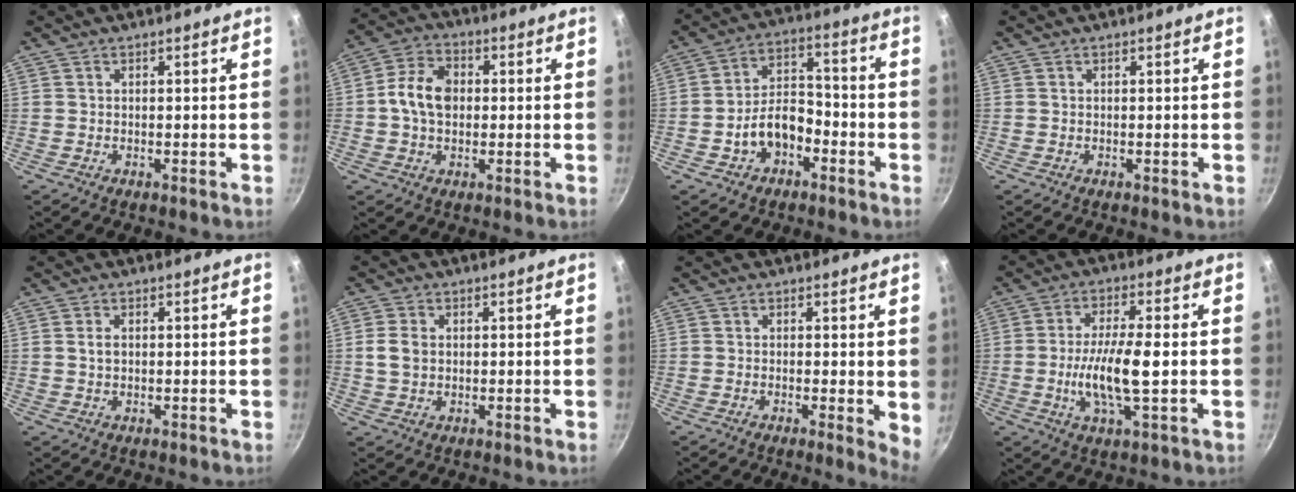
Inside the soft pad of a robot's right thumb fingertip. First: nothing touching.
{"total": 9.0, "force": [0.2, 6.6, 6.1], "torque": [-0.097, 0.017, -0.011]}
{"total": 9.5, "force": [-4.0, 6.3, 5.8], "torque": [-0.070, 0.049, -0.069]}
{"total": 0.0}
{"total": 1.5, "force": [0.2, 0.9, 1.2], "torque": [-0.020, 0.003, 0.005]}
{"total": 4.1, "force": [0.4, 3.2, 2.6], "torque": [-0.044, 0.004, 0.007]}
{"total": 3.6, "force": [0.1, 1.1, 3.4], "torque": [-0.039, -0.010, -0.002]}
{"total": 10.7, "force": [-1.2, 2.8, 10.3], "torque": [-0.198, 0.012, -0.026]}